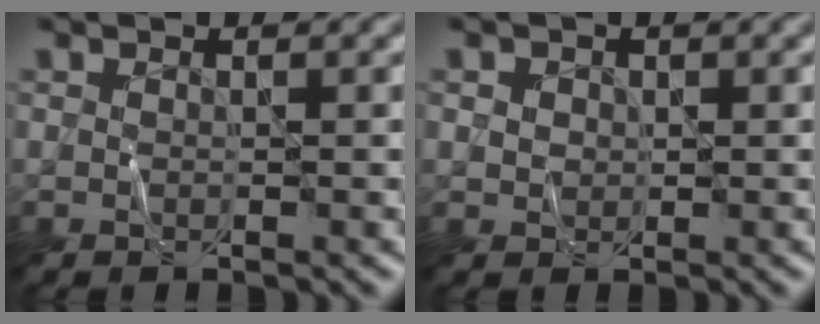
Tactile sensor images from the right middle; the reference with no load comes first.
{"total": 2.2, "force": [0.9, 1.7, 0.9], "torque": [-0.018, 0.003, 0.015]}